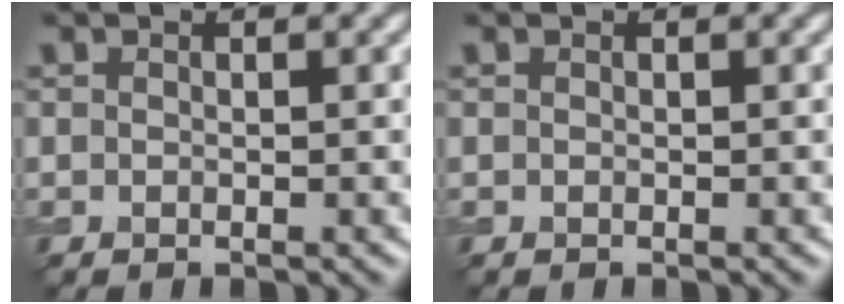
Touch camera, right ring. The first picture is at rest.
{"total": 0.0}